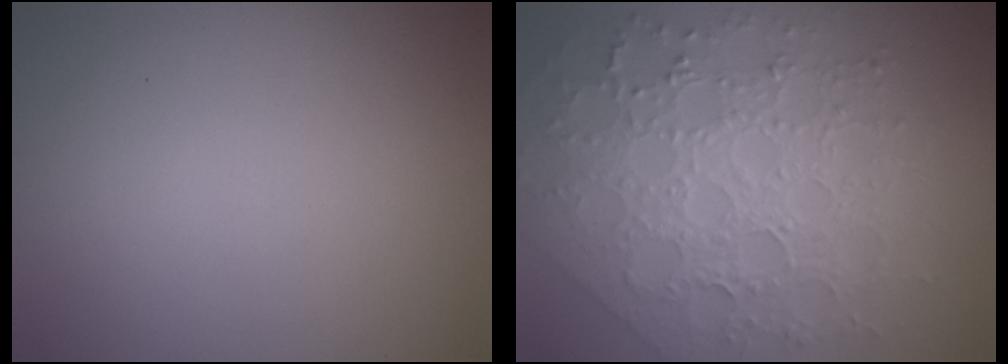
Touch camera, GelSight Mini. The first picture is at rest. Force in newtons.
{"total": 7.9, "press": 5.7, "slide": 5.5}